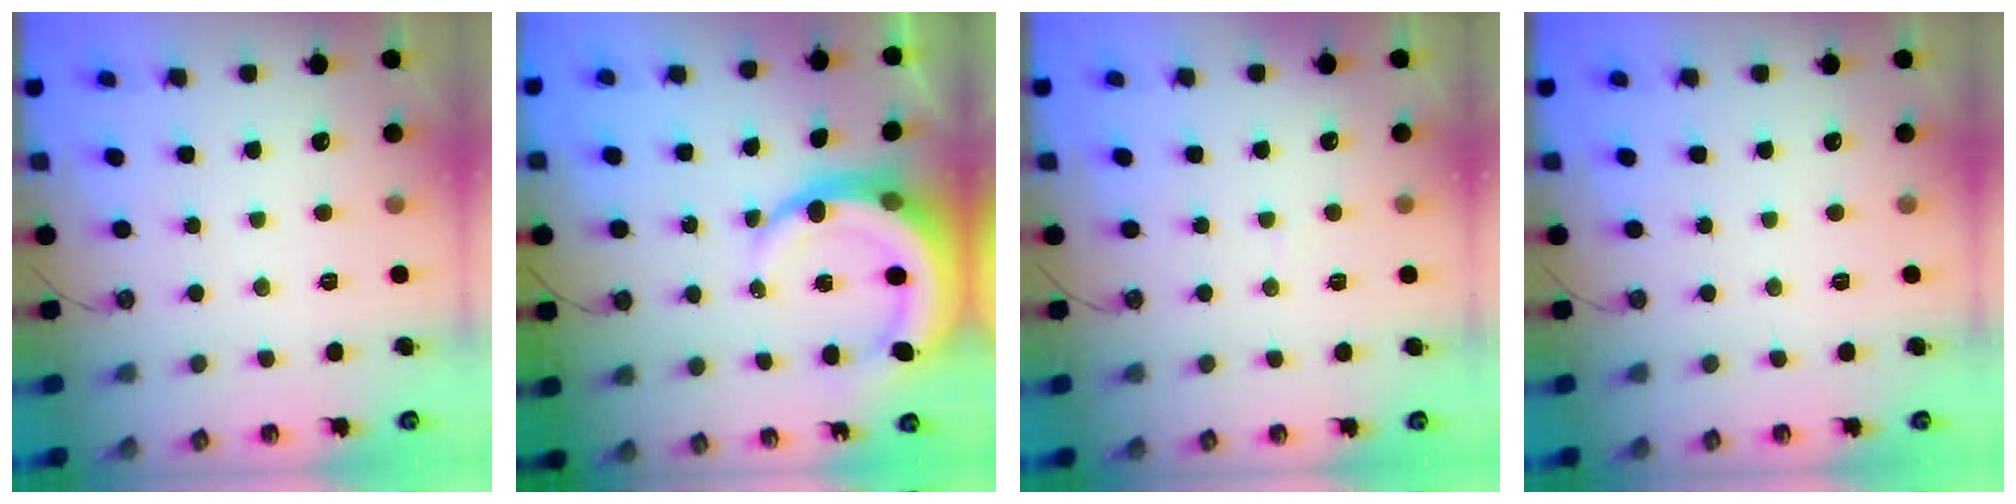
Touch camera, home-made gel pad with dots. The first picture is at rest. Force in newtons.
{"total": 11.8, "press": 11.6, "slide": 1.6}
{"total": 2.8, "press": 2.8, "slide": 0.3}
{"total": 0.0}